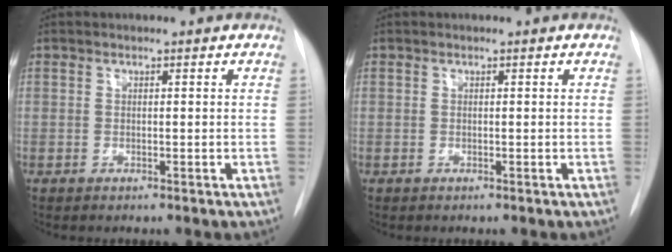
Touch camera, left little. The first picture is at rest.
{"total": 0.0}